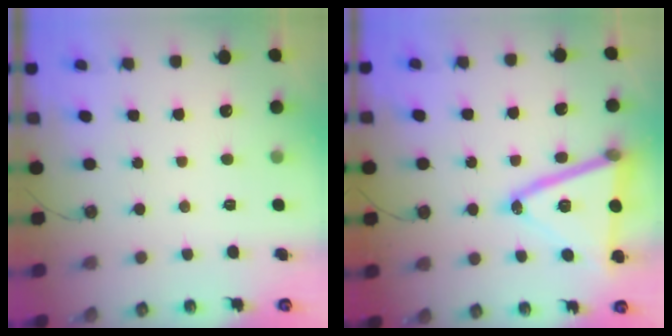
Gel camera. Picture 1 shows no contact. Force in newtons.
{"total": 19.7, "press": 19.3, "slide": 4.0}